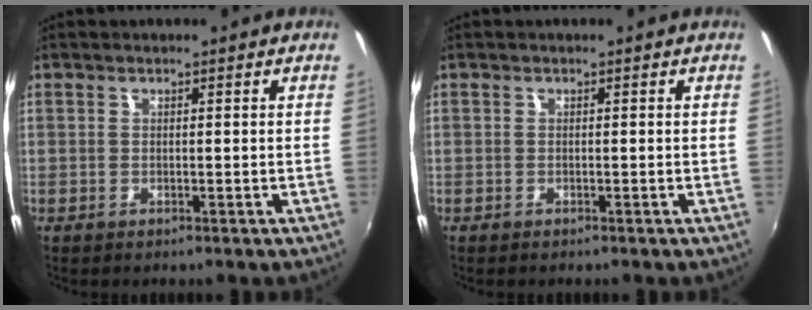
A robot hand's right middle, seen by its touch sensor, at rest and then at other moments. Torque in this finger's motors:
{"motor_torque": [-0.18, -0.22, -0.05, -0.01]}